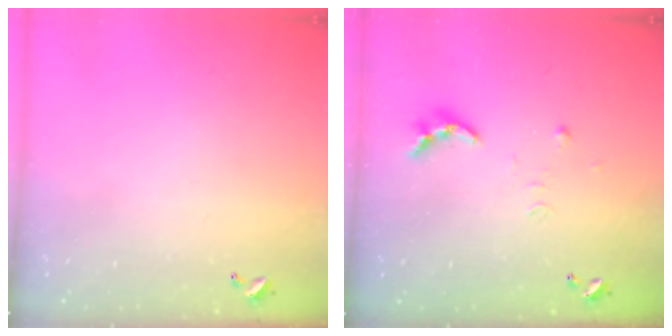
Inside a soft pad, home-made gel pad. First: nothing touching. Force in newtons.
{"total": 7.7, "press": 7.6, "slide": 0.6}